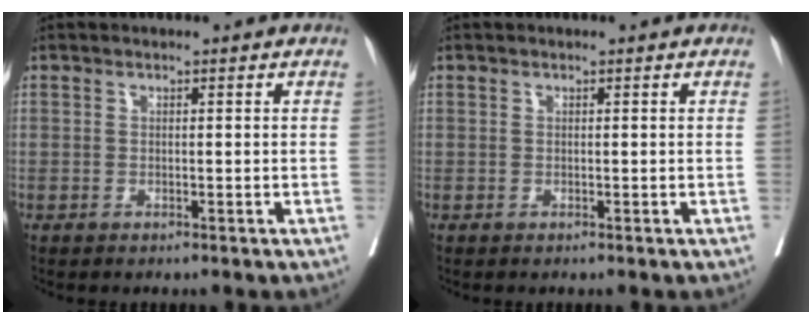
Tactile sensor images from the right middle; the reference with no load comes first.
{"total": 0.0}